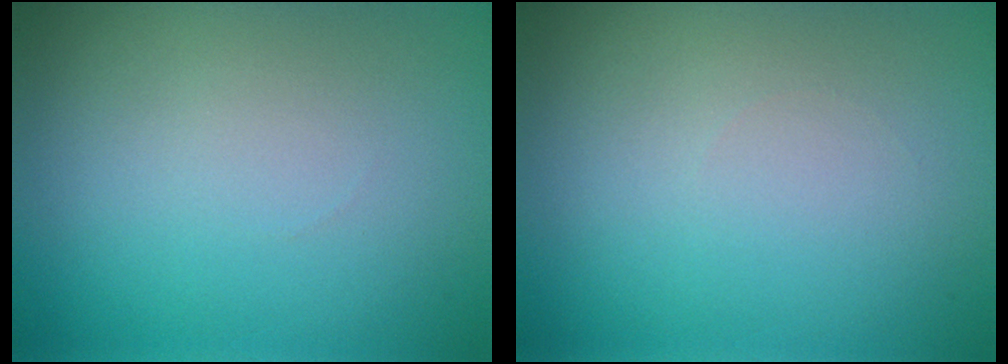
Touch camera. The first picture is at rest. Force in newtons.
{"total": 0.0}